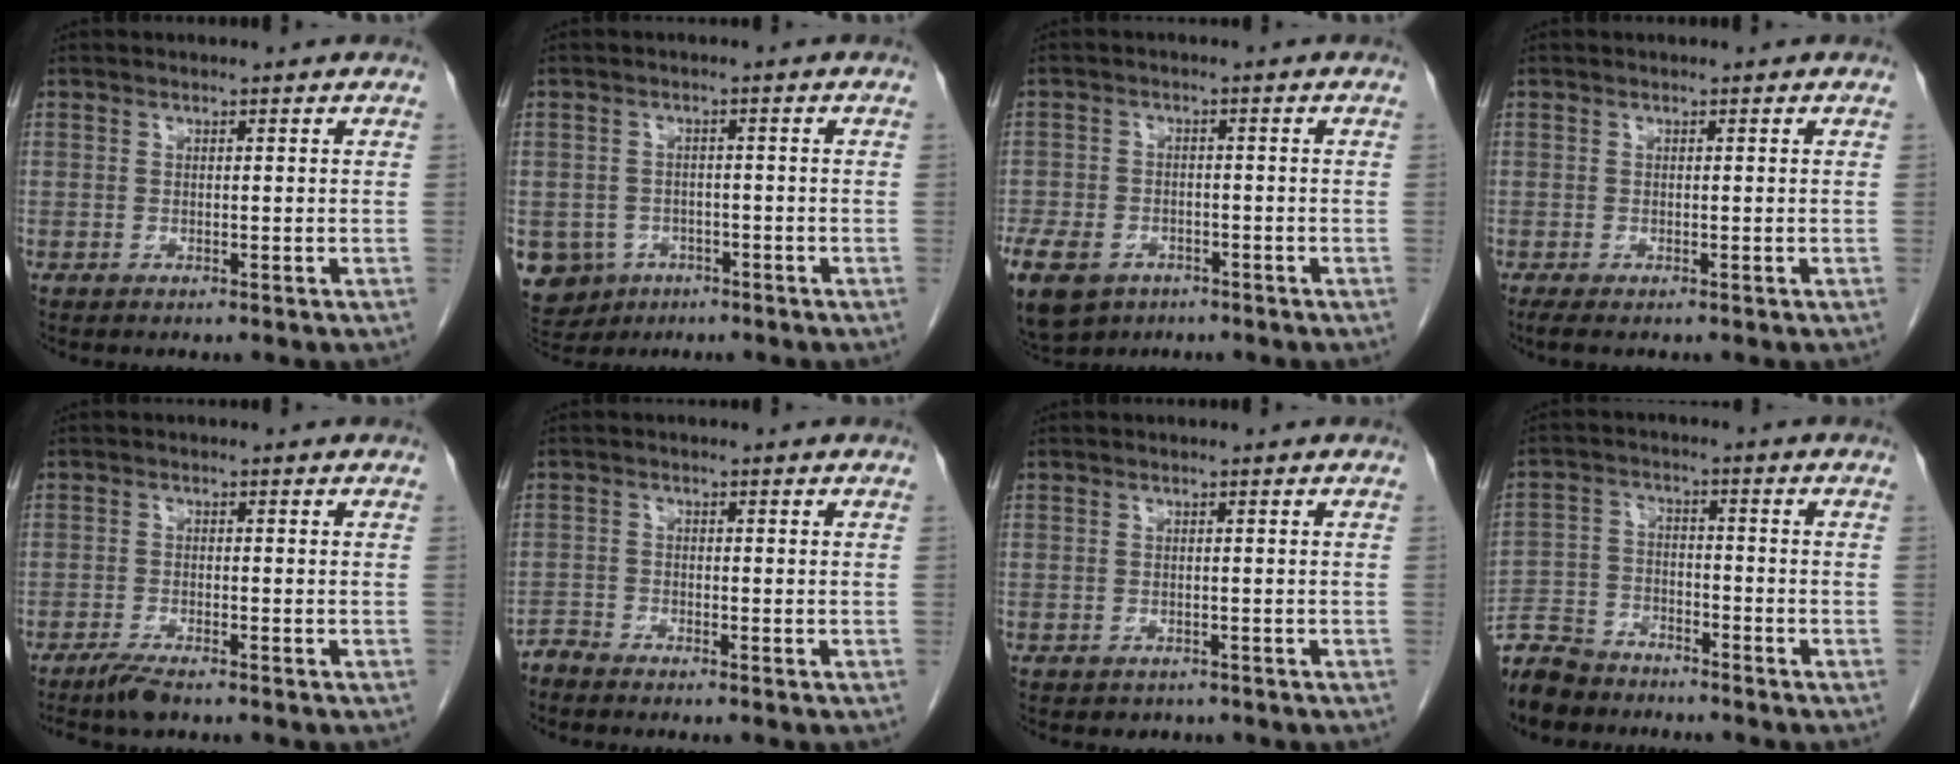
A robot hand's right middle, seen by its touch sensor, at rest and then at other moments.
{"total": 7.8, "force": [-3.9, 6.6, 1.3], "torque": [-0.035, 0.005, -0.051]}
{"total": 21.0, "force": [-10.6, 15.7, 9.2], "torque": [-0.322, -0.029, -0.156]}
{"total": 2.8, "force": [-2.0, 1.0, 1.6], "torque": [-0.029, -0.009, -0.027]}
{"total": 3.1, "force": [-2.6, 0.3, 1.7], "torque": [-0.038, -0.007, -0.049]}
{"total": 1.7, "force": [-1.7, -0.1, -0.2], "torque": [0.012, -0.006, -0.034]}
{"total": 1.5, "force": [-1.2, 0.9, 0.0], "torque": [-0.009, -0.001, -0.016]}
{"total": 8.5, "force": [-7.7, 3.3, 1.5], "torque": [-0.036, -0.005, -0.144]}